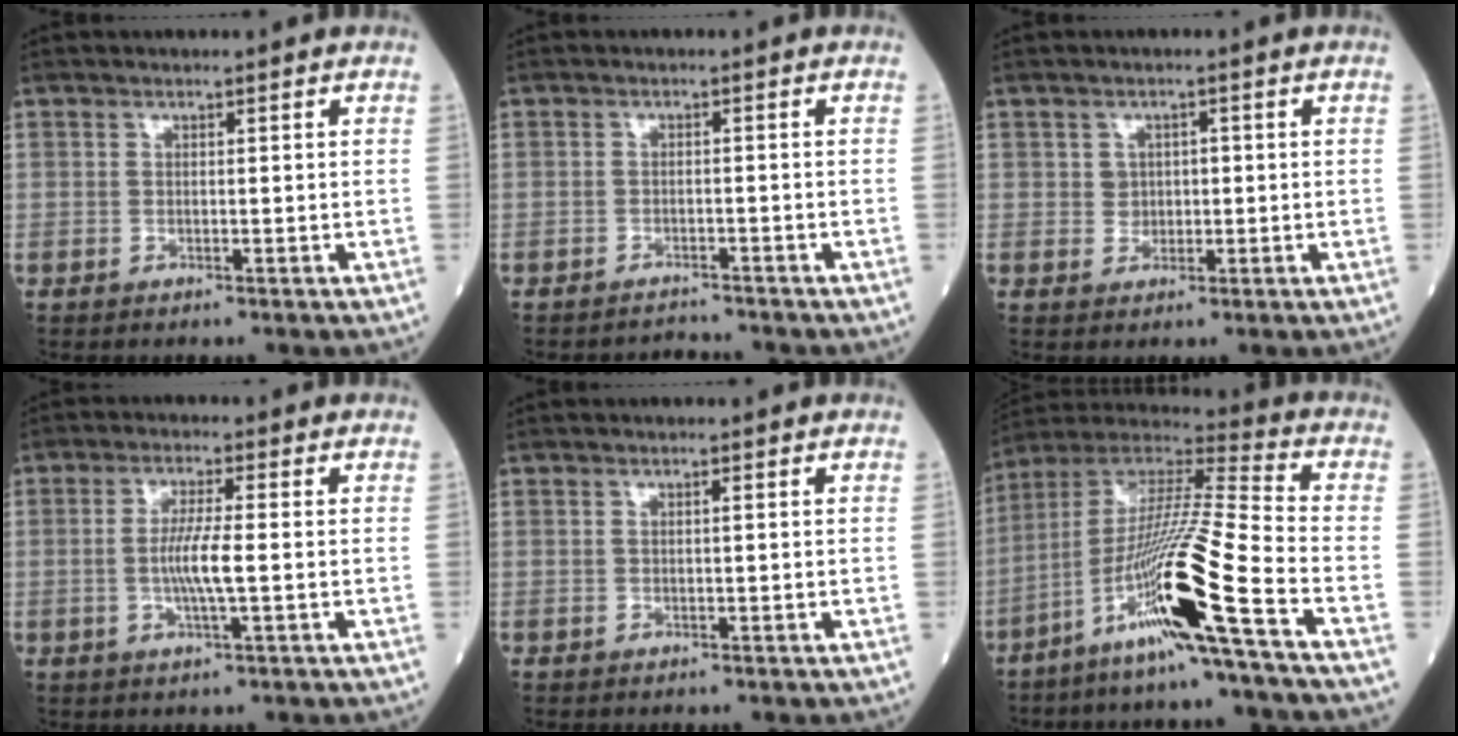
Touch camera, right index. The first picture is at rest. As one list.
[{"total": 2.1, "force": [-2.0, -0.1, -0.8], "torque": [0.015, -0.010, -0.028]}, {"total": 2.0, "force": [0.2, 1.9, 0.6], "torque": [-0.005, 0.005, 0.007]}, {"total": 5.2, "force": [-0.5, 0.1, 5.2], "torque": [-0.104, -0.003, -0.011]}, {"total": 0.6, "force": [0.2, 0.0, 0.5], "torque": [-0.011, 0.001, 0.003]}, {"total": 18.6, "force": [-8.5, -1.5, 16.4], "torque": [-0.335, -0.025, -0.164]}]